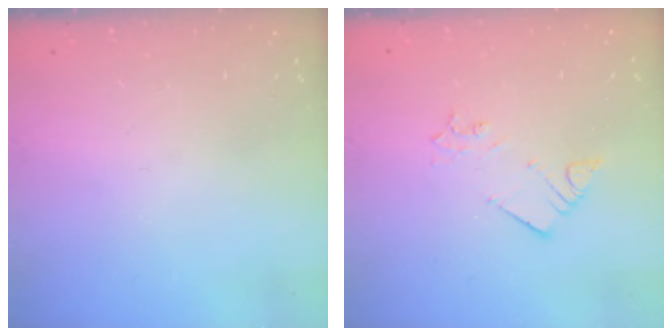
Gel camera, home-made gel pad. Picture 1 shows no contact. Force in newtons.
{"total": 2.6, "press": 2.6, "slide": 0.2}